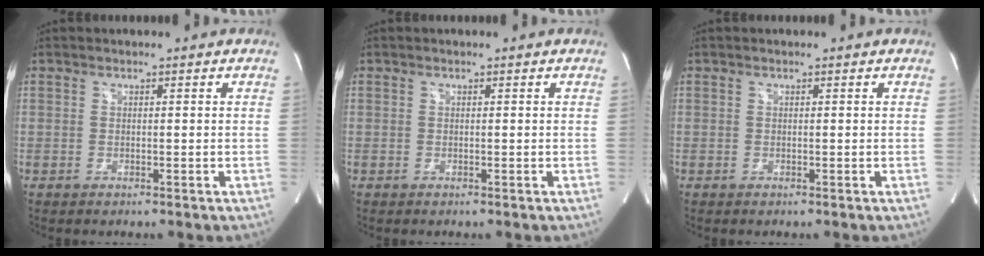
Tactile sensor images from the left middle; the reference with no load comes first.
{"total": 0.0}
{"total": 0.0}